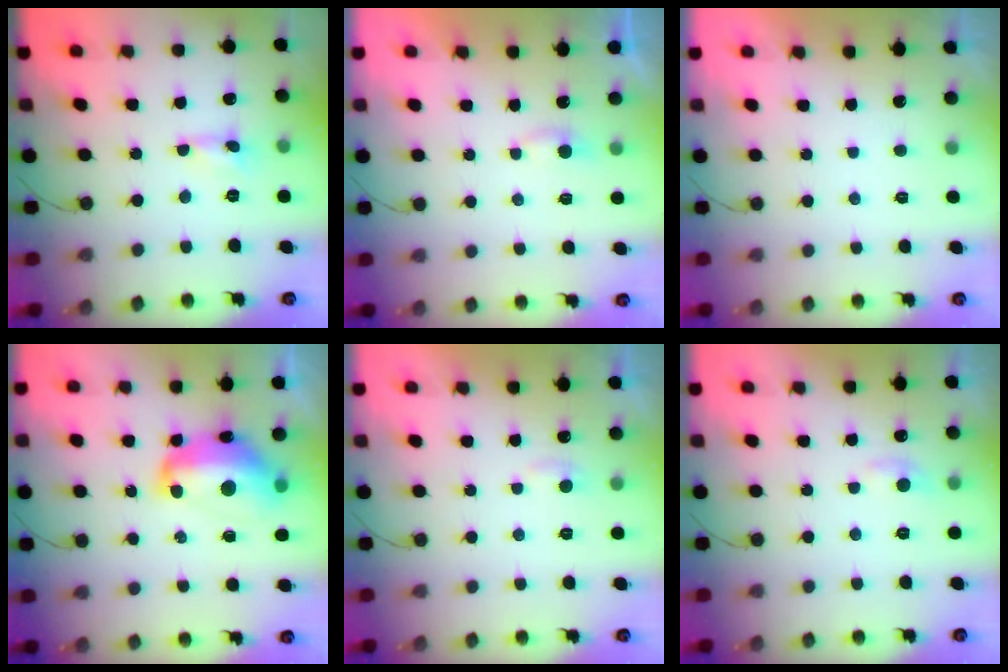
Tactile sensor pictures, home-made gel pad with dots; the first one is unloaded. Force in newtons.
{"total": 2.3, "press": 2.3, "slide": 0.3}
{"total": 0.0}
{"total": 14.7, "press": 14.6, "slide": 1.4}
{"total": 4.2, "press": 4.1, "slide": 0.5}
{"total": 5.3, "press": 5.2, "slide": 0.7}